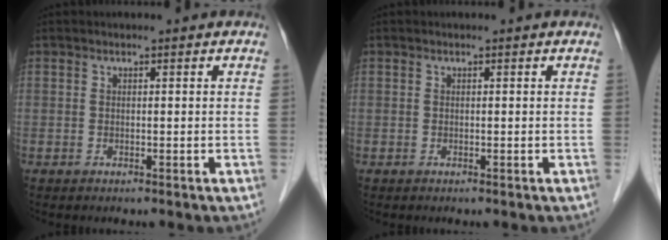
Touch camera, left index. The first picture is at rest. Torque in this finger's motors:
{"motor_torque": [0.01, 0.01, -0.01, 0.00]}